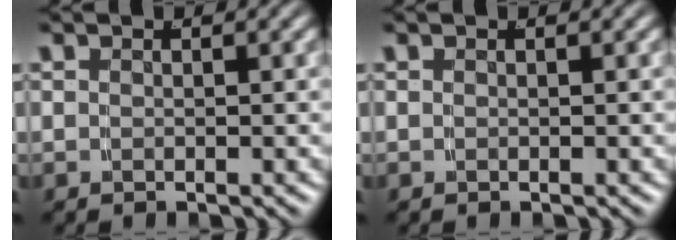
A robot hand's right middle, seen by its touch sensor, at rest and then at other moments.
{"total": 0.0}